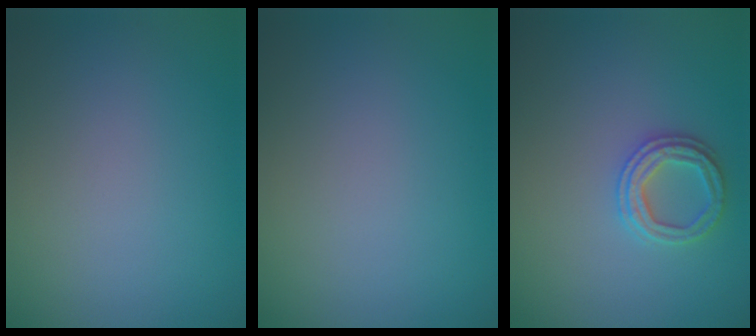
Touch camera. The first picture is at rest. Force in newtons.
{"total": 0.0}
{"total": 2.4, "press": 2.4, "slide": 0.2}